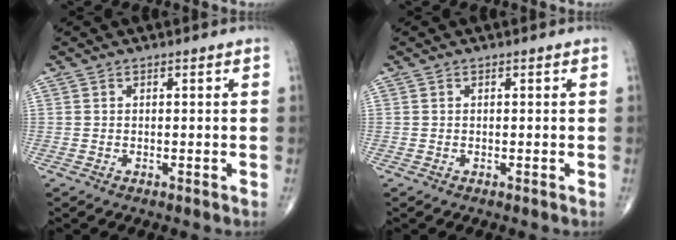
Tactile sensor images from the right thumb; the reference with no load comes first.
{"total": 0.0}